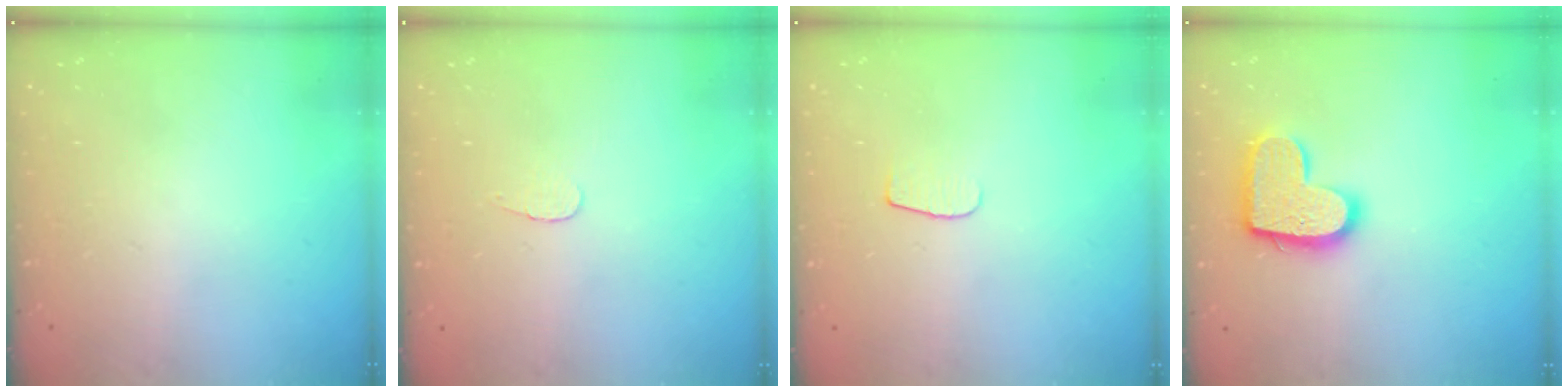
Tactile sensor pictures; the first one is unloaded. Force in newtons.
{"total": 2.8, "press": 2.8, "slide": 0.3}
{"total": 4.8, "press": 4.8, "slide": 0.6}
{"total": 14.6, "press": 14.6, "slide": 0.9}